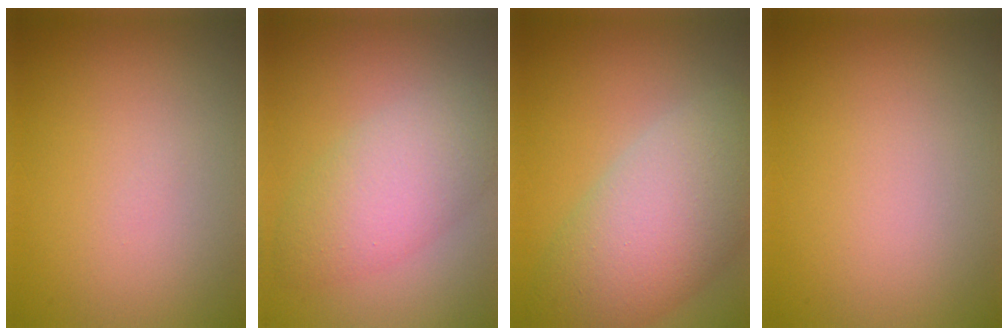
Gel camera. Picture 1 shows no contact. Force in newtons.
{"total": 5.3, "press": 5.3, "slide": 0.3}
{"total": 9.2, "press": 9.2, "slide": 0.8}
{"total": 0.0}